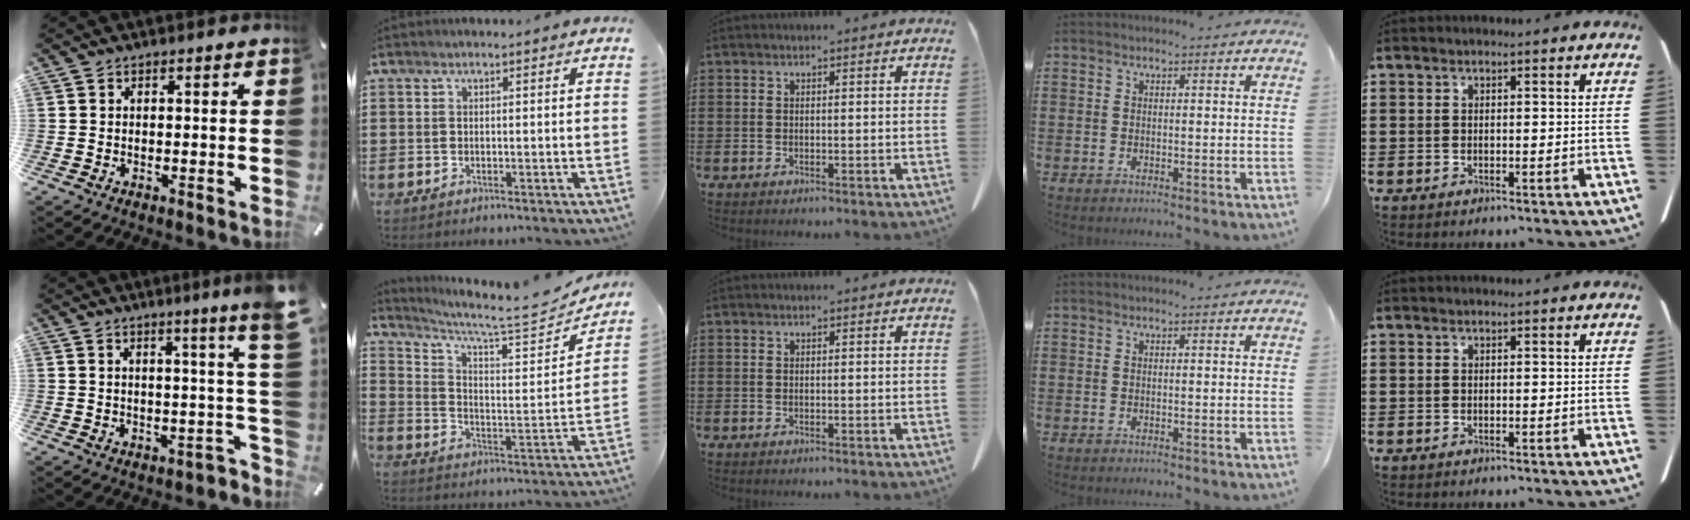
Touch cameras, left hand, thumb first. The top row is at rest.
{"thumb": {"total": 9.4, "force": [3.6, -0.6, 8.6], "torque": [-0.120, -0.048, 0.053]}, "index": {"total": 6.2, "force": [5.5, 0.3, 2.8], "torque": [-0.073, -0.048, 0.085]}}